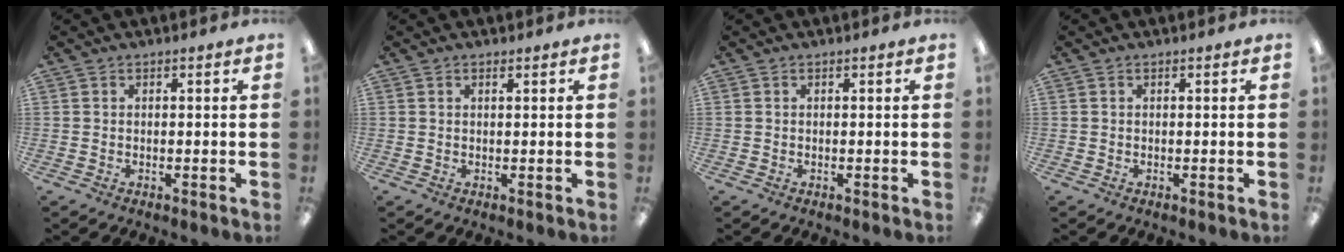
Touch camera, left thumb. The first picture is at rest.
{"total": 0.7, "force": [0.5, 0.2, 0.3], "torque": [0.001, -0.003, 0.008]}
{"total": 0.0}
{"total": 0.0}